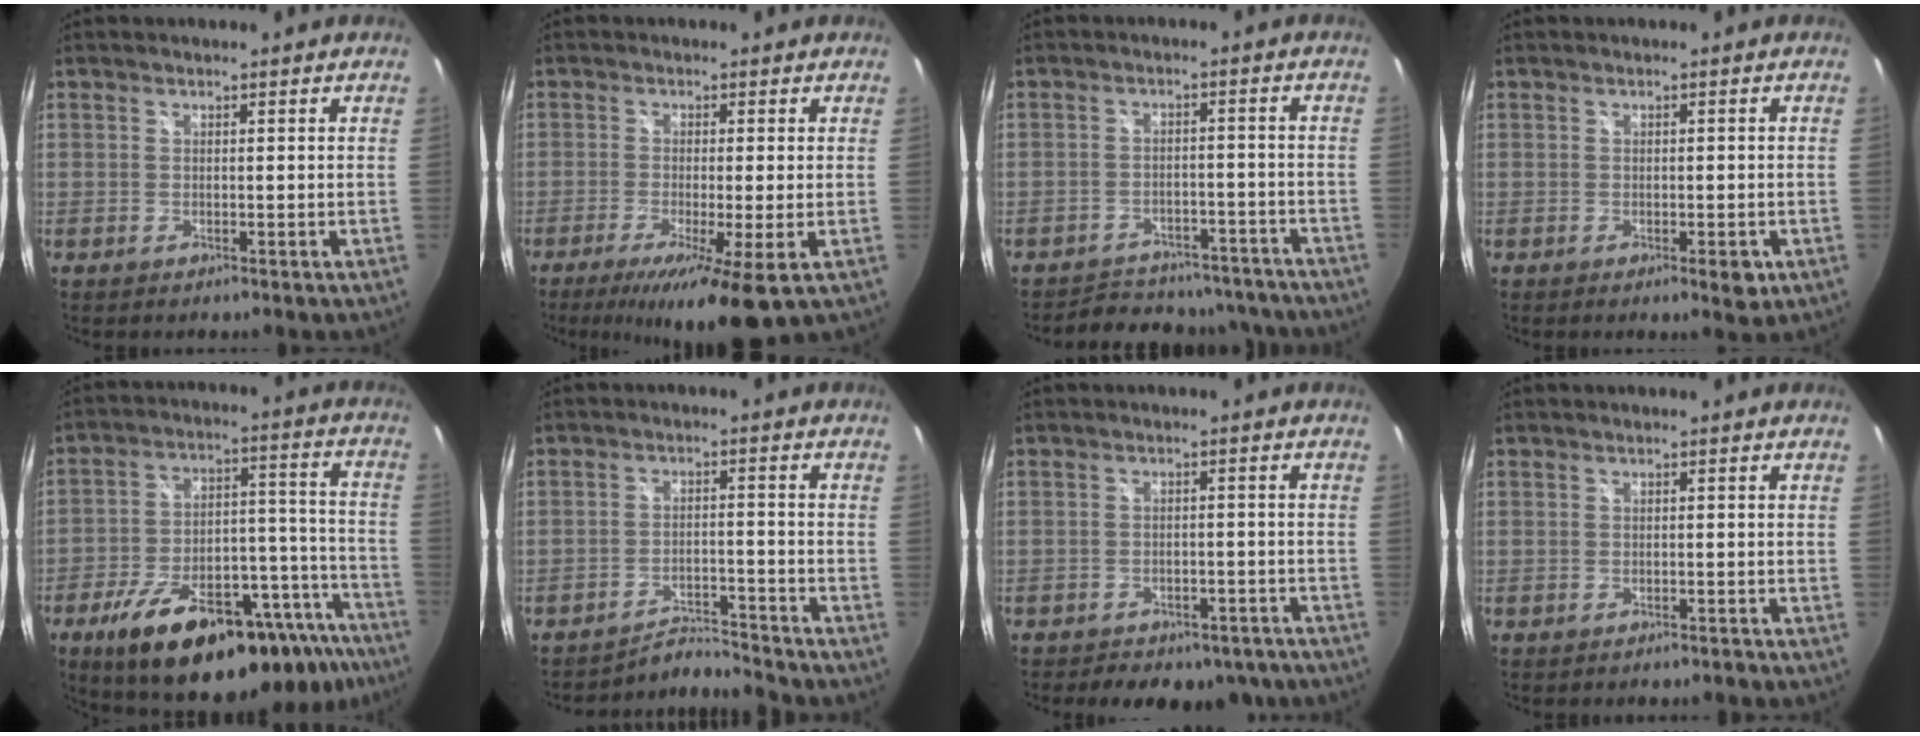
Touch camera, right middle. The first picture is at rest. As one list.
[{"total": 9.2, "force": [-4.0, 0.3, 8.3], "torque": [-0.161, -0.028, -0.067]}, {"total": 16.2, "force": [-14.3, 6.2, 4.5], "torque": [-0.095, 0.032, -0.171]}, {"total": 2.9, "force": [-0.8, 0.9, 2.6], "torque": [-0.036, -0.004, -0.008]}, {"total": 30.2, "force": [-21.1, 11.0, 18.5], "torque": [-0.265, 0.011, -0.288]}, {"total": 5.3, "force": [-4.9, -1.4, -1.3], "torque": [0.008, 0.018, -0.089]}, {"total": 12.6, "force": [-9.8, 6.1, 5.0], "torque": [-0.107, 0.005, -0.112]}, {"total": 1.1, "force": [-1.1, 0.2, 0.2], "torque": [-0.007, -0.005, -0.014]}]